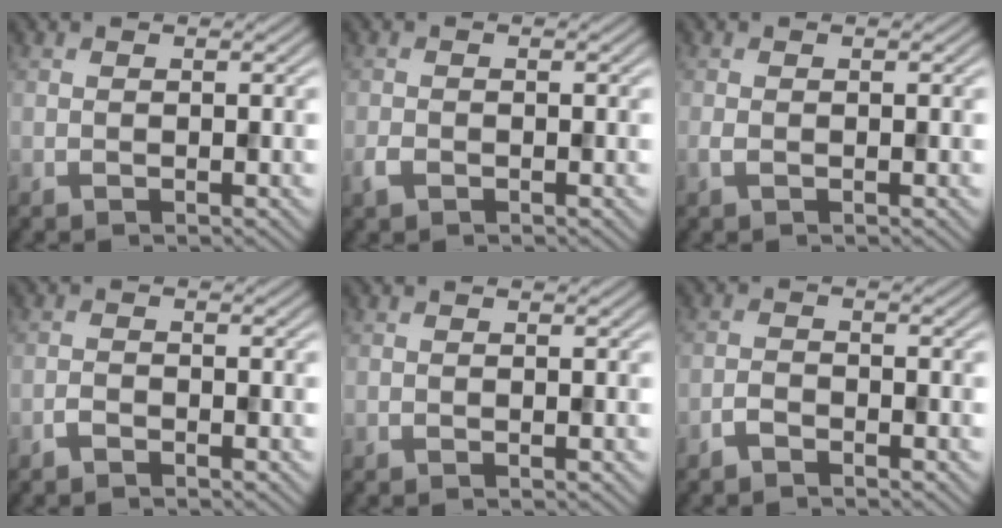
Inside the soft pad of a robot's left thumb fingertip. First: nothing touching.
{"total": 1.4, "force": [-0.8, 0.8, 0.8], "torque": [-0.018, -0.003, -0.018]}
{"total": 0.9, "force": [-0.3, 0.3, 0.7], "torque": [-0.019, -0.002, -0.006]}
{"total": 1.3, "force": [-1.1, 0.4, 0.6], "torque": [-0.011, 0.002, -0.024]}
{"total": 0.0}
{"total": 1.7, "force": [-1.4, 0.5, 0.7], "torque": [-0.014, 0.002, -0.034]}